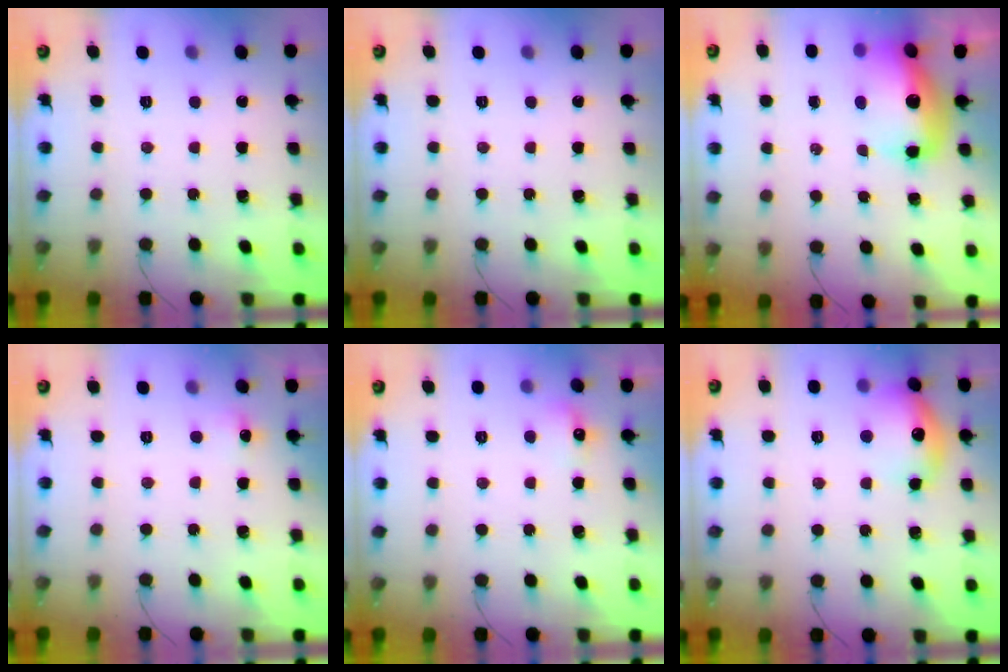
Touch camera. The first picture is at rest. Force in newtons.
{"total": 0.0}
{"total": 13.5, "press": 13.2, "slide": 3.1}
{"total": 4.6, "press": 4.4, "slide": 1.2}
{"total": 5.4, "press": 5.1, "slide": 1.6}
{"total": 14.8, "press": 14.8, "slide": 1.0}